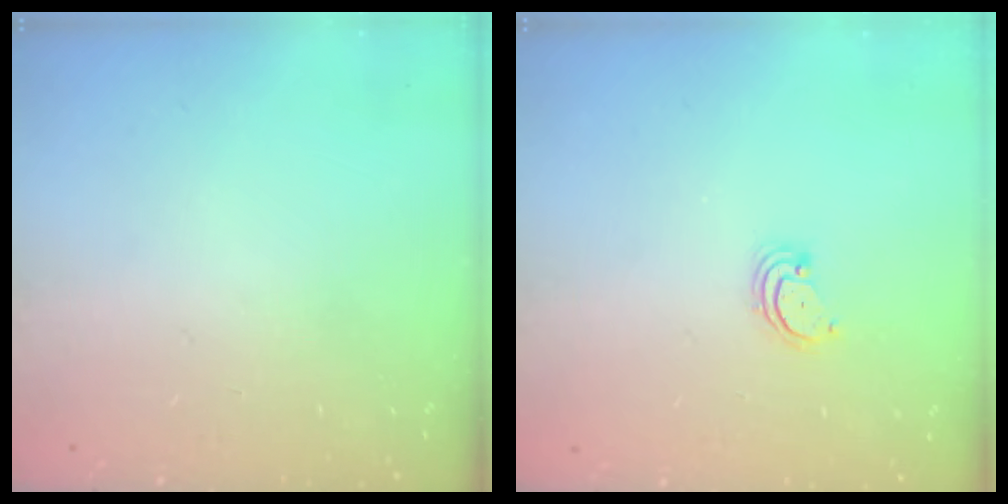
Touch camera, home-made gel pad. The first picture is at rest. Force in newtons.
{"total": 2.5, "press": 2.5, "slide": 0.3}